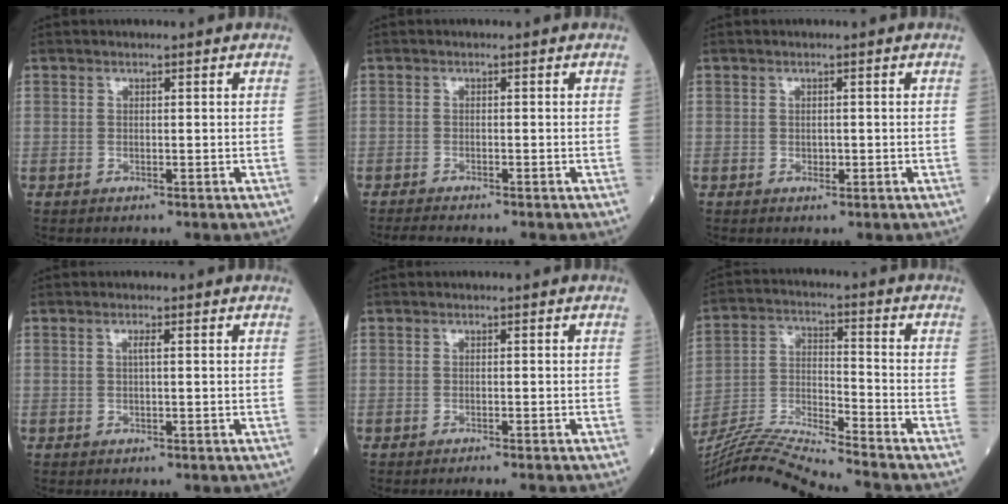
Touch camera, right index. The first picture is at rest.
{"total": 1.6, "force": [-1.5, -0.3, 0.5], "torque": [-0.020, -0.010, -0.029]}
{"total": 0.7, "force": [-0.2, 0.5, 0.4], "torque": [-0.006, 0.001, -0.003]}
{"total": 0.8, "force": [0.1, -0.1, 0.8], "torque": [-0.016, 0.002, 0.001]}
{"total": 2.6, "force": [-2.3, -0.2, 1.2], "torque": [-0.011, -0.001, -0.030]}
{"total": 14.1, "force": [-13.2, -2.2, 4.6], "torque": [-0.083, -0.002, -0.243]}